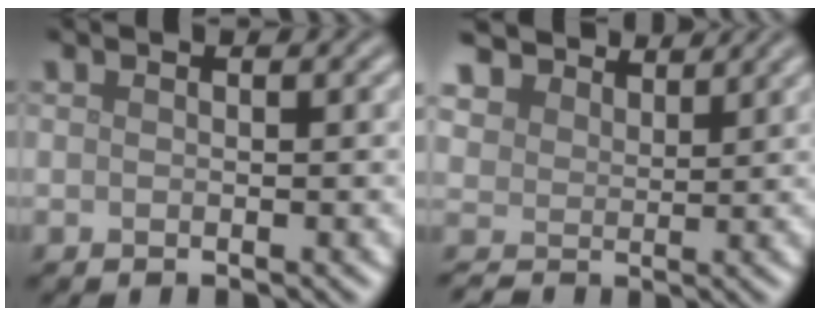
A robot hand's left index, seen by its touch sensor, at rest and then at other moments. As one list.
[{"total": 5.1, "force": [4.2, 2.7, 1.0], "torque": [-0.041, 0.000, 0.077]}]